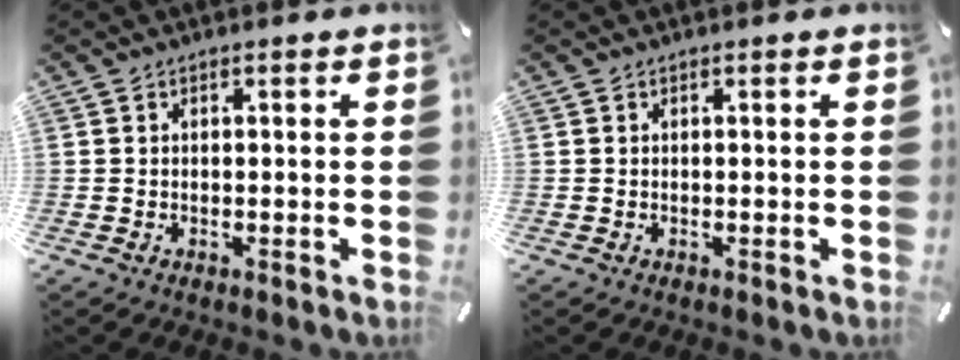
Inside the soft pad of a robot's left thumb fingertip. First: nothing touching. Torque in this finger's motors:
{"motor_torque": [0.02, 0.02, 0.03, -0.08, 0.00]}